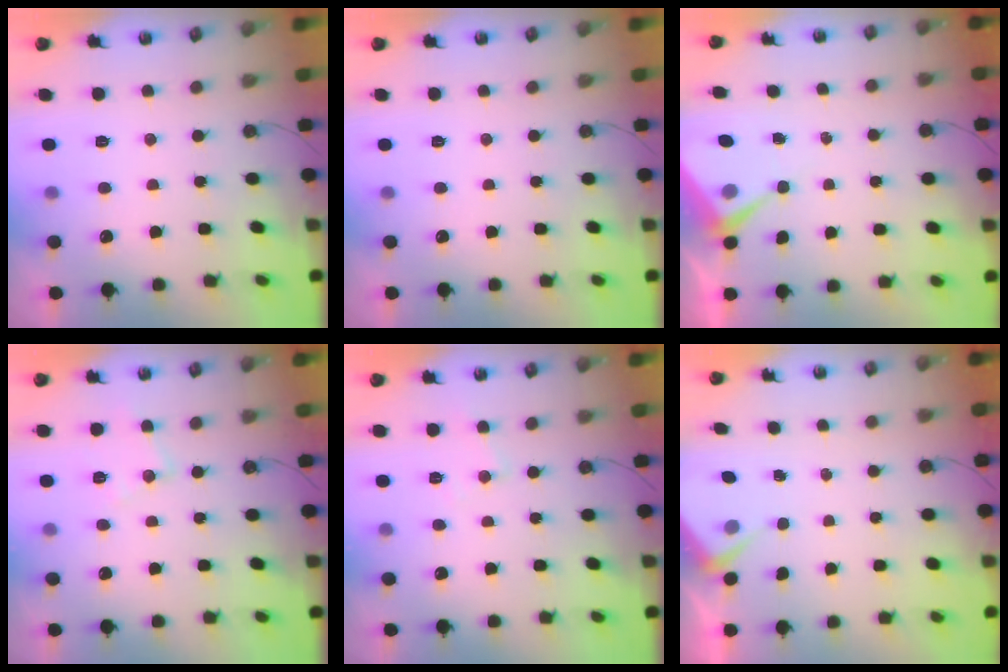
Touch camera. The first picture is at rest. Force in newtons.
{"total": 0.0}
{"total": 5.8, "press": 5.8, "slide": 0.6}
{"total": 9.0, "press": 9.0, "slide": 0.7}
{"total": 6.0, "press": 6.0, "slide": 0.7}
{"total": 3.1, "press": 3.1, "slide": 0.5}